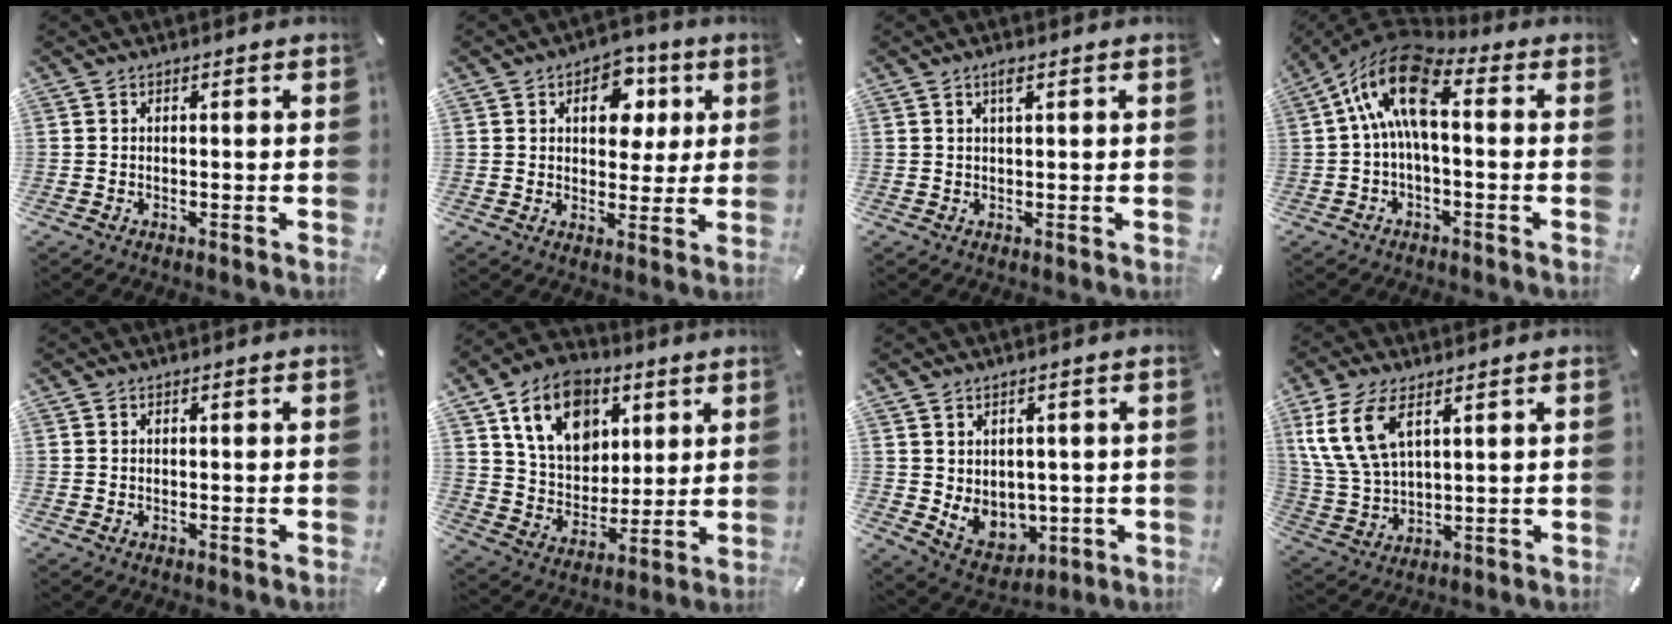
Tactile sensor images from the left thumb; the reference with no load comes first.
{"total": 10.2, "force": [3.4, 7.2, 6.4], "torque": [-0.069, -0.006, 0.051]}
{"total": 1.7, "force": [0.8, 0.4, 1.5], "torque": [-0.032, 0.002, 0.013]}
{"total": 14.5, "force": [2.0, 7.4, 12.4], "torque": [-0.245, 0.000, 0.034]}
{"total": 0.0}
{"total": 15.0, "force": [7.2, 11.2, 6.8], "torque": [-0.119, -0.018, 0.139]}
{"total": 6.7, "force": [1.1, 6.2, 2.3], "torque": [-0.035, -0.023, 0.027]}
{"total": 11.5, "force": [5.7, 6.1, 7.9], "torque": [-0.198, -0.011, 0.103]}